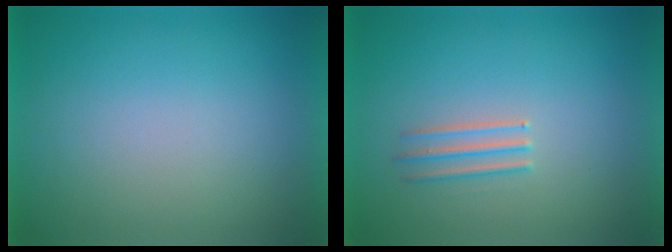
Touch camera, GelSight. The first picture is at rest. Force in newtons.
{"total": 2.7}